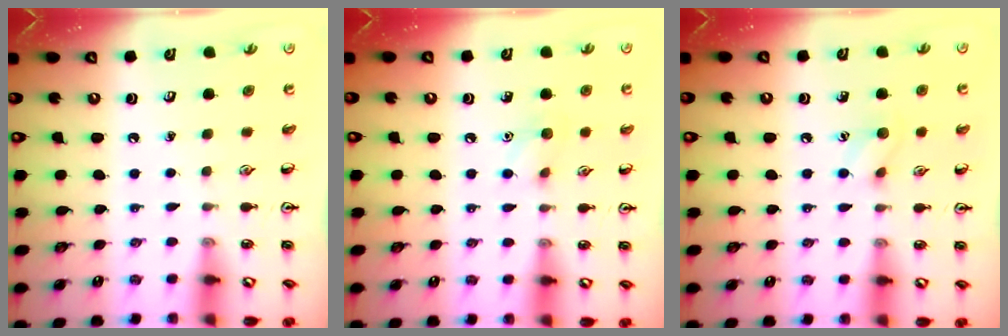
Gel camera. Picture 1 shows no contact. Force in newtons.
{"total": 6.6, "press": 6.4, "slide": 1.9}
{"total": 6.0, "press": 5.9, "slide": 1.1}